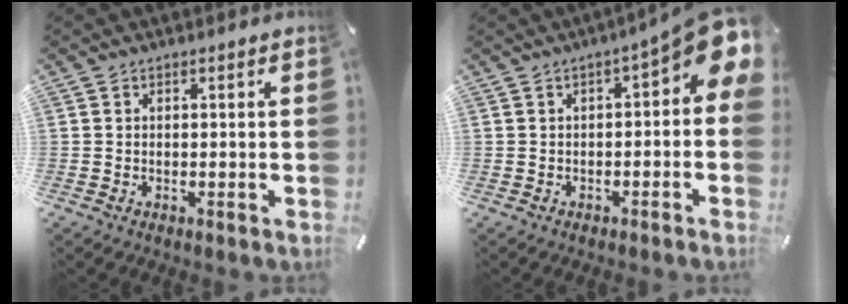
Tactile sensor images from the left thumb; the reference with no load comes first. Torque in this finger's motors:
{"motor_torque": [2.44, 2.57, 1.50, -1.27, 0.10]}